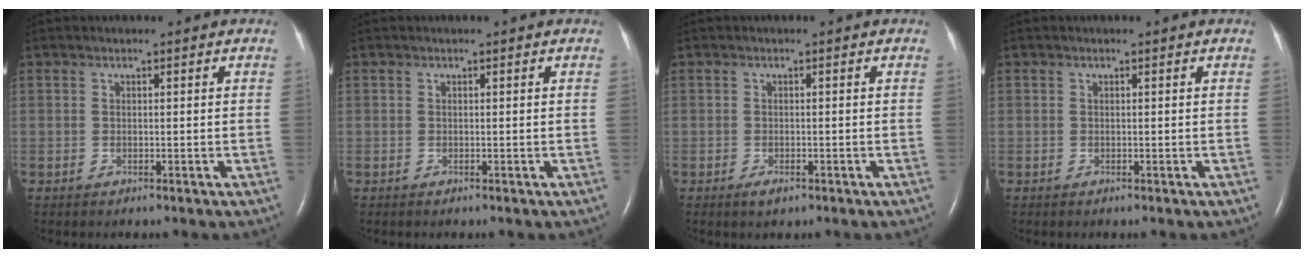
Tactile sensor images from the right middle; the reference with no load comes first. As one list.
[{"total": 0.0}, {"total": 1.5, "force": [-0.9, 0.6, 1.0], "torque": [-0.022, -0.002, -0.012]}, {"total": 0.0}]